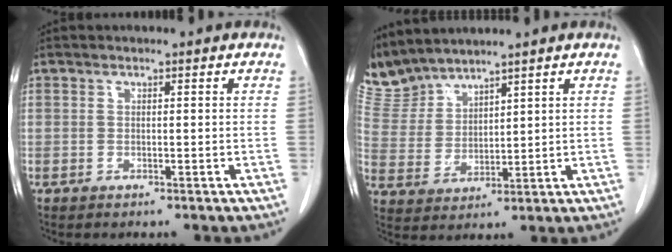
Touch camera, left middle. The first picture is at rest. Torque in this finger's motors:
{"motor_torque": [-0.23, -0.61, -0.08, -0.06]}